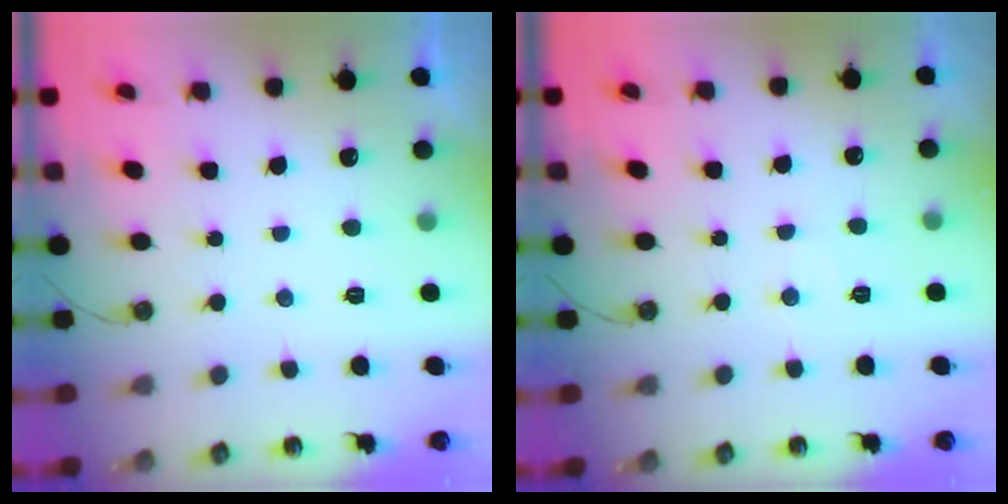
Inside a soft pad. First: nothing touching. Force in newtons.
{"total": 4.7, "press": 4.7, "slide": 0.6}